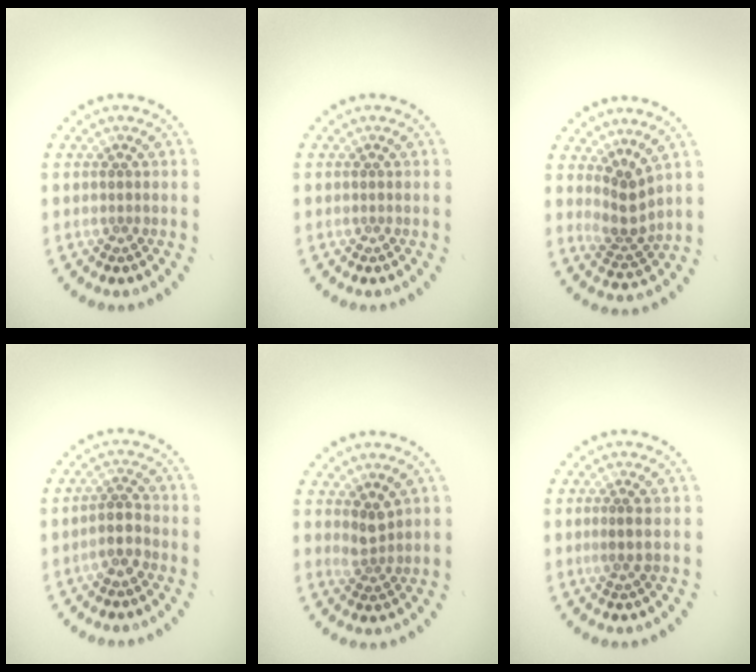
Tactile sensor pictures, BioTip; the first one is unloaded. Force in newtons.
{"total": 0.0}
{"total": 2.5, "press": 1.9, "slide": 1.7}
{"total": 2.1, "press": 1.7, "slide": 1.2}
{"total": 1.8, "press": 1.4, "slide": 1.2}
{"total": 0.7, "press": 0.6, "slide": 0.5}